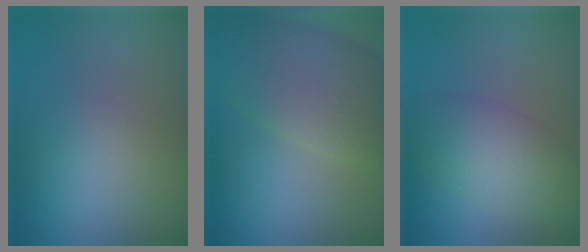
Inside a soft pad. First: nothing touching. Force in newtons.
{"total": 8.6, "press": 8.6, "slide": 0.4}
{"total": 4.4, "press": 4.4, "slide": 0.1}